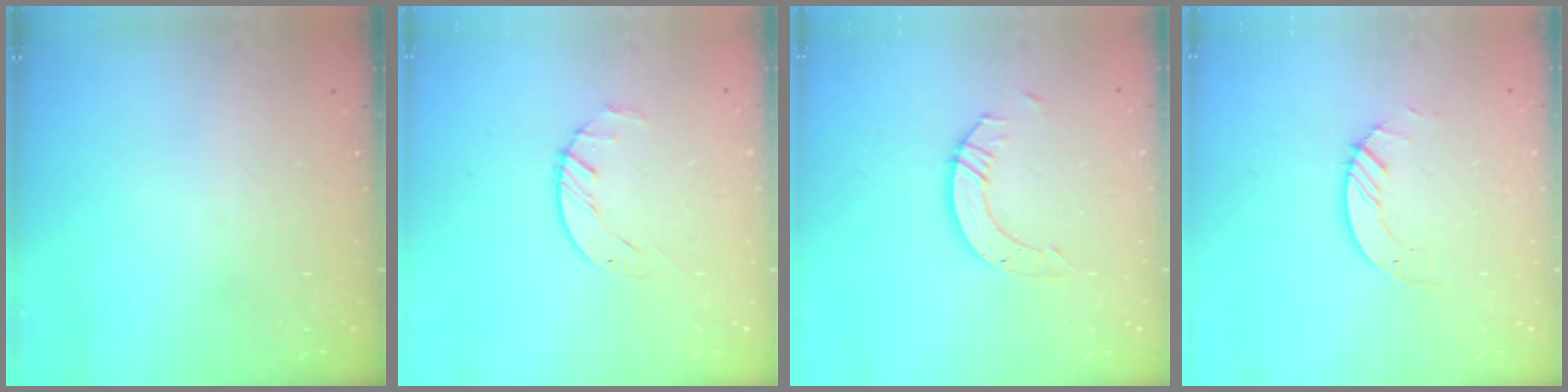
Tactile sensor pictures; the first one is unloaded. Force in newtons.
{"total": 1.6, "press": 1.6, "slide": 0.3}
{"total": 6.0, "press": 6.0, "slide": 0.4}
{"total": 2.6, "press": 2.6, "slide": 0.3}